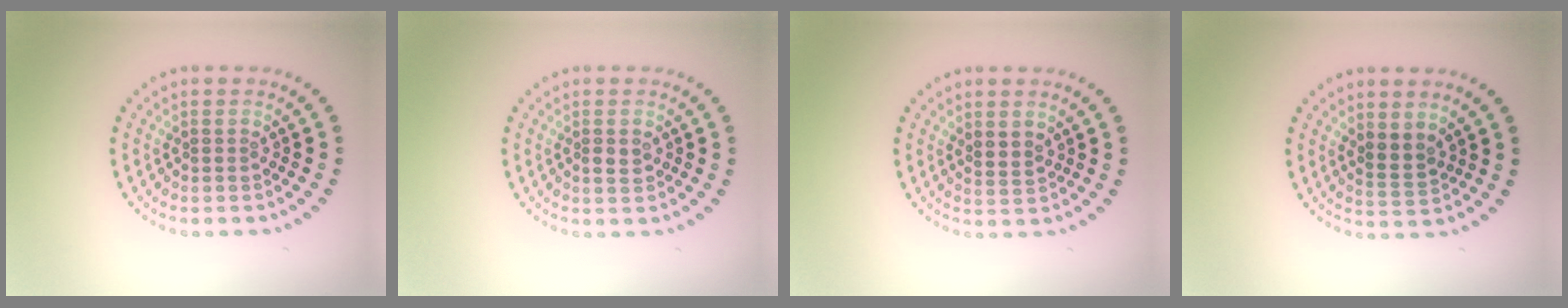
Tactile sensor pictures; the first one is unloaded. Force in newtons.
{"total": 1.3, "press": 1.3, "slide": 0.1}
{"total": 1.7, "press": 1.3, "slide": 1.0}
{"total": 2.0, "press": 1.5, "slide": 1.3}